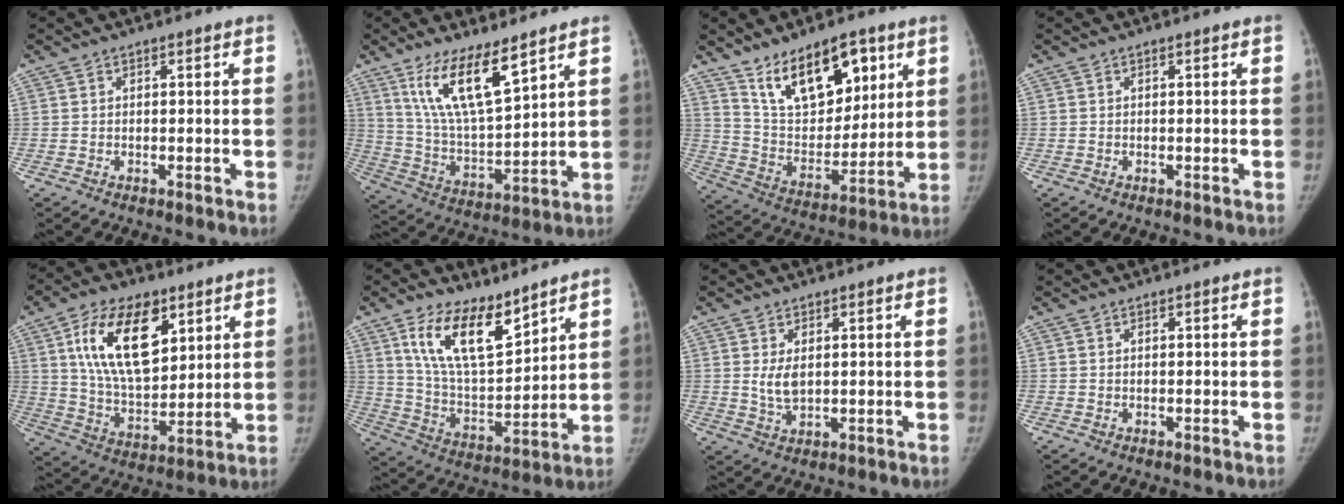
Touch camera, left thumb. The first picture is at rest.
{"total": 13.9, "force": [8.7, 3.9, 10.1], "torque": [-0.168, -0.051, 0.179]}
{"total": 17.7, "force": [10.2, 9.2, 11.1], "torque": [-0.129, -0.053, 0.190]}
{"total": 0.0}
{"total": 18.5, "force": [7.9, 9.8, 13.6], "torque": [-0.201, -0.037, 0.146]}
{"total": 15.1, "force": [9.7, 6.4, 9.6], "torque": [-0.136, -0.062, 0.192]}
{"total": 3.8, "force": [0.7, 2.2, 3.0], "torque": [-0.052, -0.009, 0.021]}
{"total": 0.0}